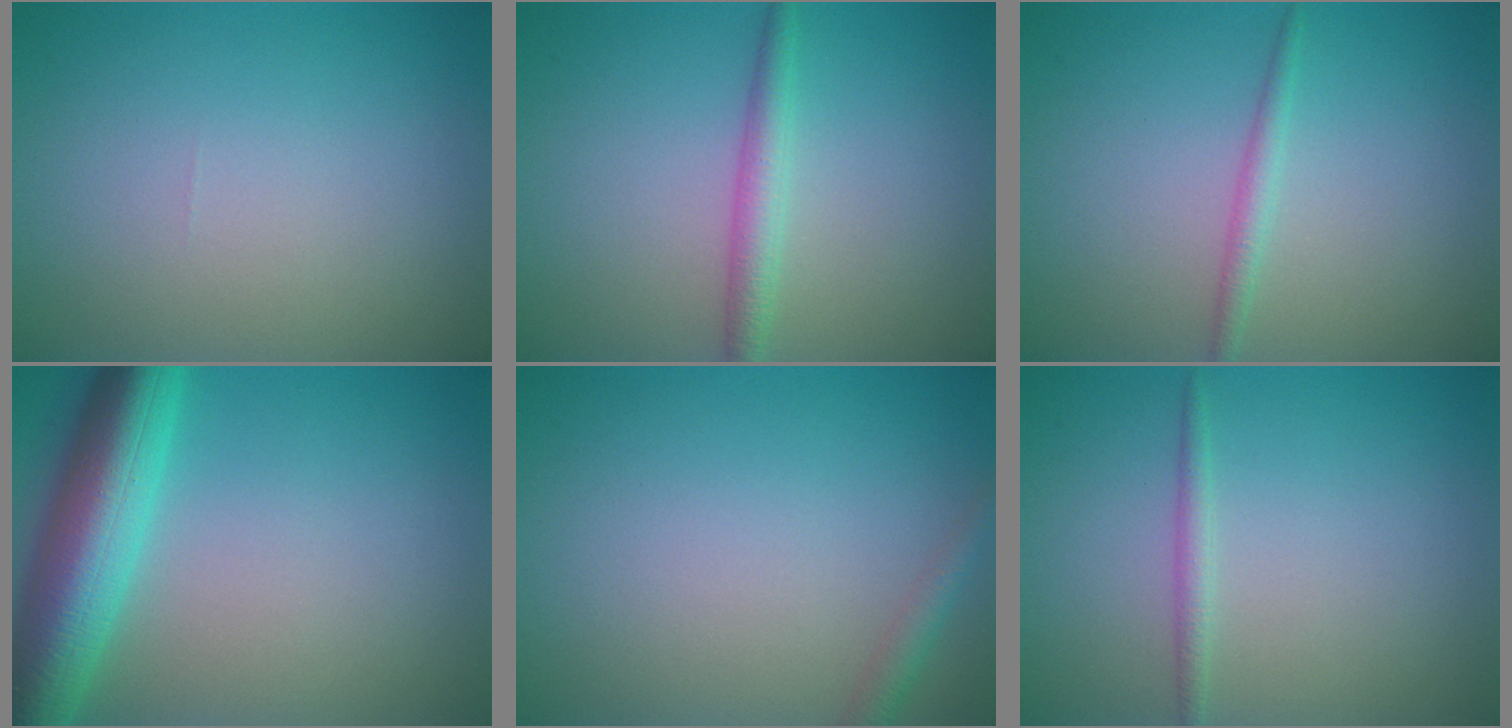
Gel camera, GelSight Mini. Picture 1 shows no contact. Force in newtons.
{"total": 2.3, "press": 2.3, "slide": 0.0}
{"total": 1.4, "press": 1.4, "slide": 0.1}
{"total": 8.9, "press": 8.9, "slide": 0.3}
{"total": 1.5, "press": 1.5, "slide": 0.1}
{"total": 1.2, "press": 1.2, "slide": 0.0}